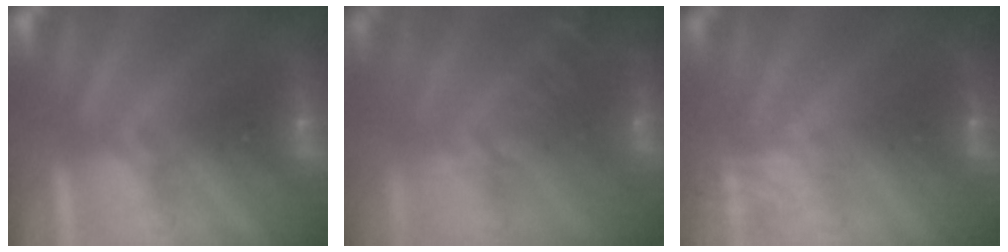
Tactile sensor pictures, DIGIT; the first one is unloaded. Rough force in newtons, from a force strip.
{"total": 7.8}
{"total": 1.8}